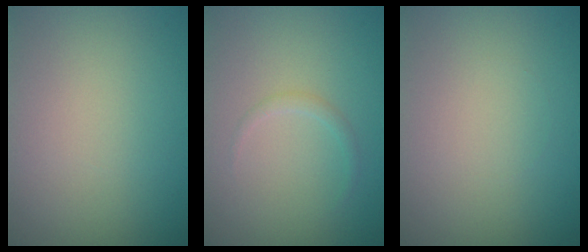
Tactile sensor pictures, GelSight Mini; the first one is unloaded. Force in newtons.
{"total": 0.8, "press": 0.8, "slide": 0.1}
{"total": 0.0}